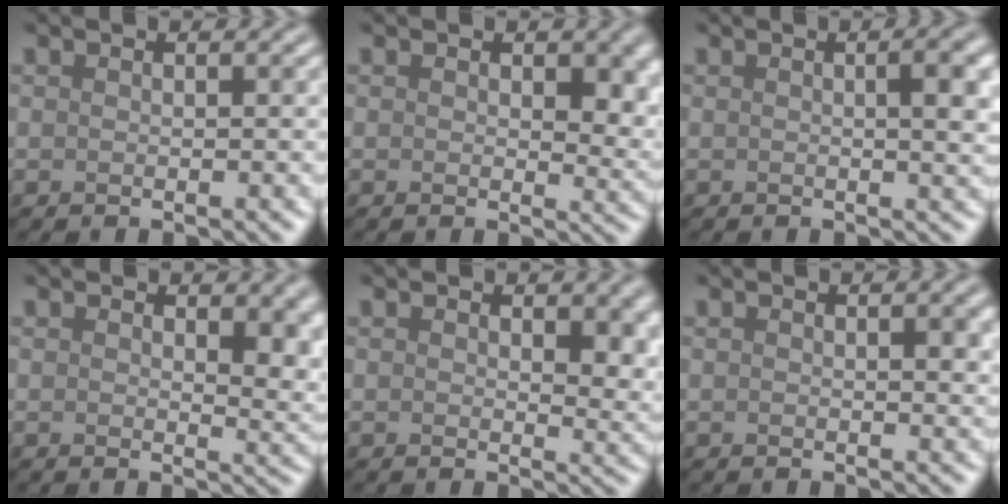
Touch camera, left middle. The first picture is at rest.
{"total": 3.9, "force": [0.9, 2.3, 3.0], "torque": [-0.032, -0.008, 0.012]}
{"total": 4.0, "force": [0.5, 1.1, 3.8], "torque": [-0.044, 0.009, 0.006]}
{"total": 4.2, "force": [1.4, 2.2, 3.3], "torque": [-0.035, -0.008, 0.026]}
{"total": 4.0, "force": [1.1, 2.2, 3.1], "torque": [-0.033, -0.008, 0.019]}
{"total": 1.4, "force": [0.3, 0.4, 1.3], "torque": [-0.016, -0.001, 0.006]}